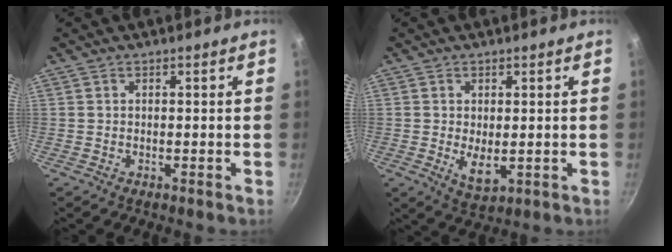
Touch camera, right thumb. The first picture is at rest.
{"total": 4.6, "force": [-0.2, 2.6, 3.8], "torque": [-0.060, -0.015, 0.007]}